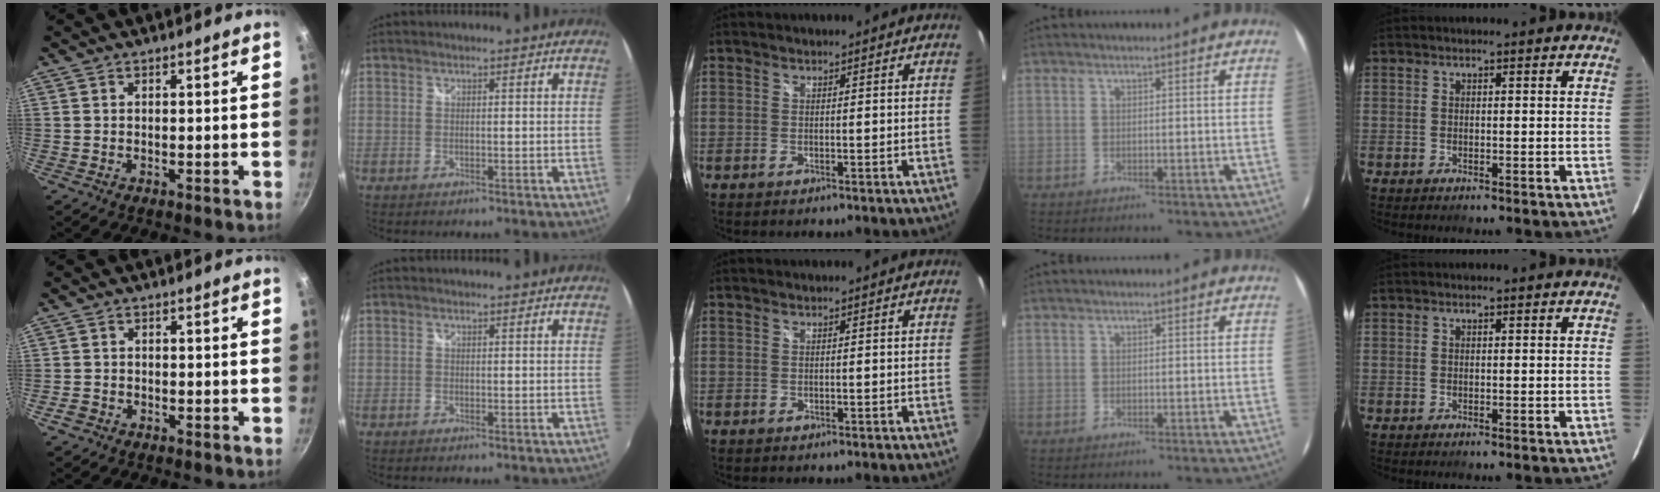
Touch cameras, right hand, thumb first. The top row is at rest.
{"thumb": {"total": 1.9, "force": [-1.1, 1.4, 0.6], "torque": [-0.012, 0.009, -0.021]}}